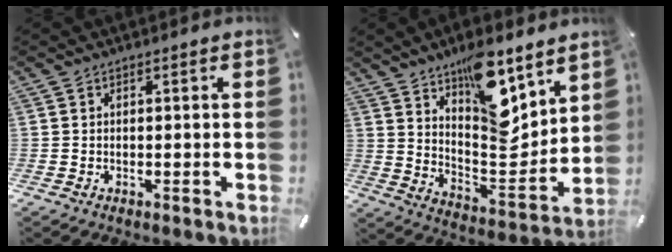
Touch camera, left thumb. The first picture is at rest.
{"total": 15.7, "force": [11.1, 6.0, 9.3], "torque": [-0.121, -0.088, 0.190]}